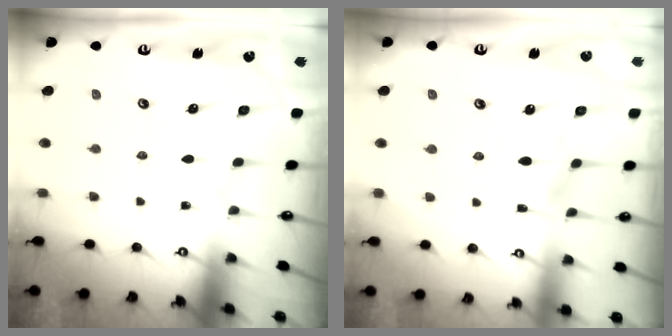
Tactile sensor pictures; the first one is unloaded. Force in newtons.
{"total": 3.6, "press": 3.5, "slide": 0.9}